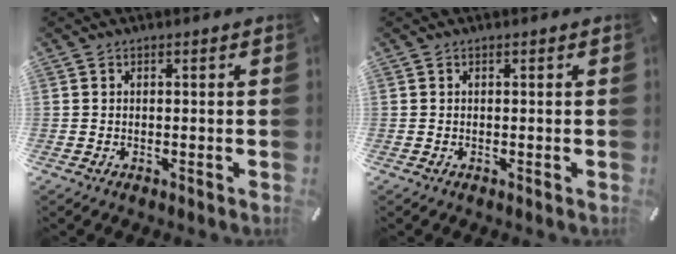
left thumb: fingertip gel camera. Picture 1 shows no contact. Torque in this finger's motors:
{"motor_torque": [0.00, 0.00, 0.00, 0.01, 0.00]}